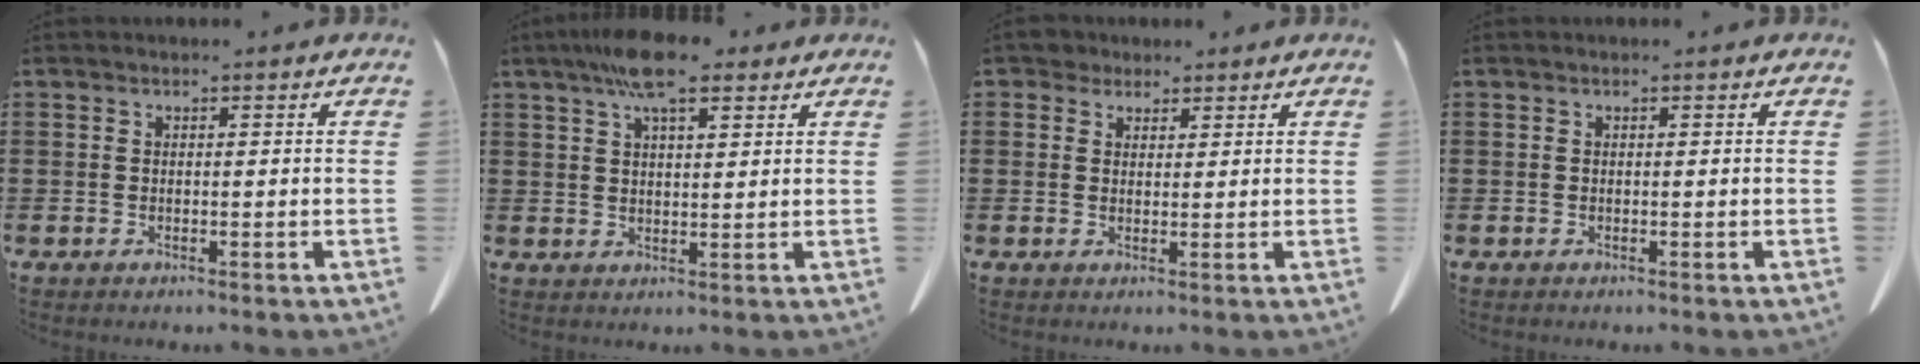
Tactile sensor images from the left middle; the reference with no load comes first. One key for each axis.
{"total": 8.1, "fx": 5.3, "fy": 2.4, "fz": 5.7, "tx": -0.114, "ty": 0.001, "tz": 0.093}
{"total": 2.6, "fx": 2.2, "fy": 1.4, "fz": 0.2, "tx": -0.006, "ty": 0.006, "tz": 0.040}
{"total": 0.0}